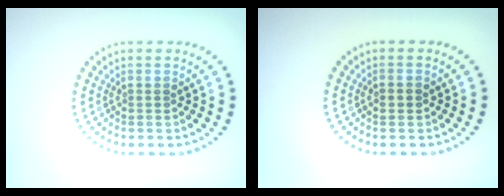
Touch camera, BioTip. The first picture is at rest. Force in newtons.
{"total": 1.2, "press": 1.2, "slide": 0.2}